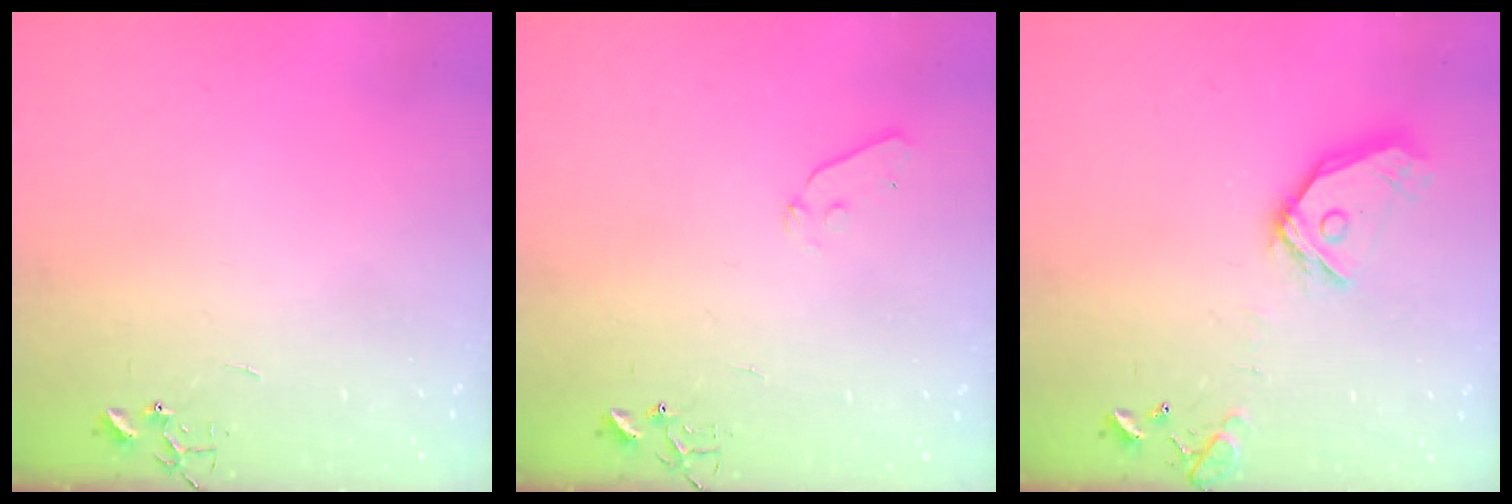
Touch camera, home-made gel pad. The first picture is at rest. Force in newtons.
{"total": 4.9, "press": 4.8, "slide": 0.7}
{"total": 14.2, "press": 14.1, "slide": 2.1}